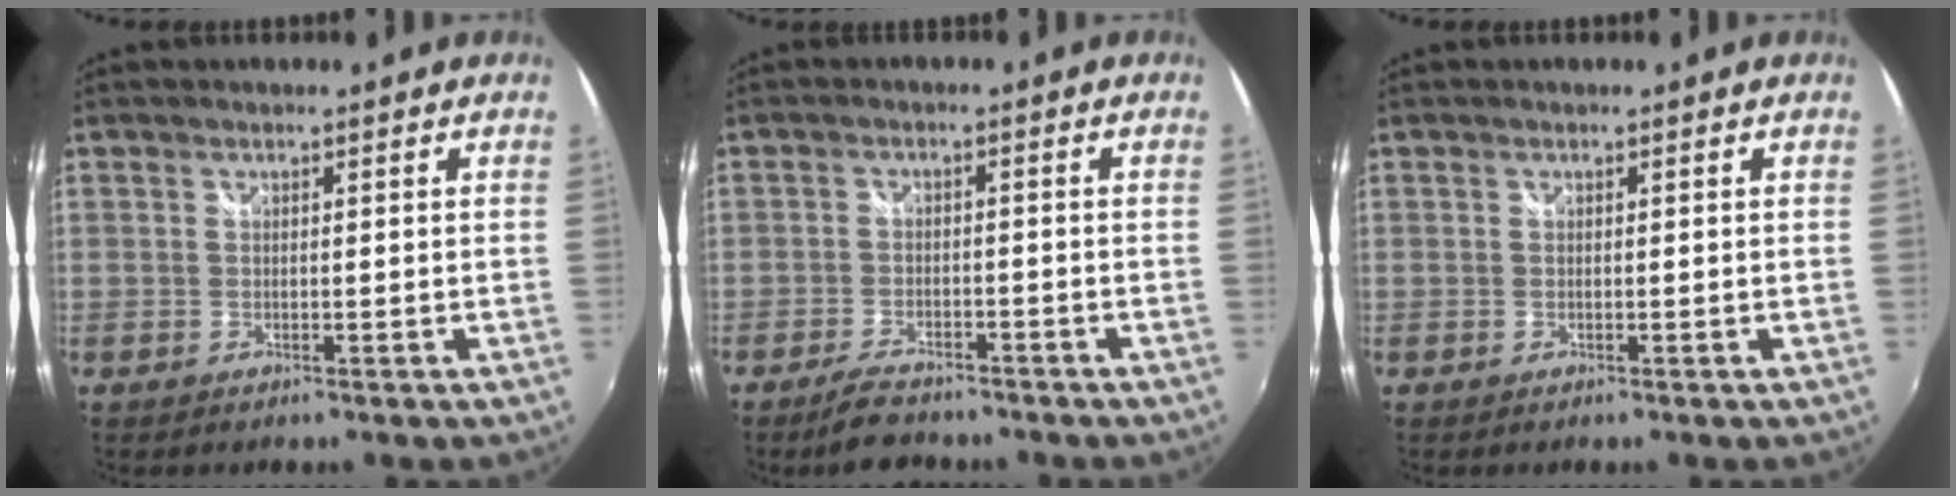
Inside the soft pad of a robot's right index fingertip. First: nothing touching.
{"total": 5.5, "force": [-4.7, 1.9, 2.1], "torque": [-0.060, 0.002, -0.079]}
{"total": 0.0}